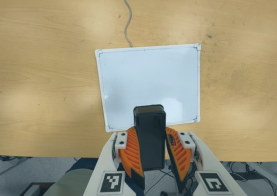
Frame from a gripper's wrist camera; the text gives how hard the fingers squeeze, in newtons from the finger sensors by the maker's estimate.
{"total": 9.0, "left": 9.0, "right": 8.9}